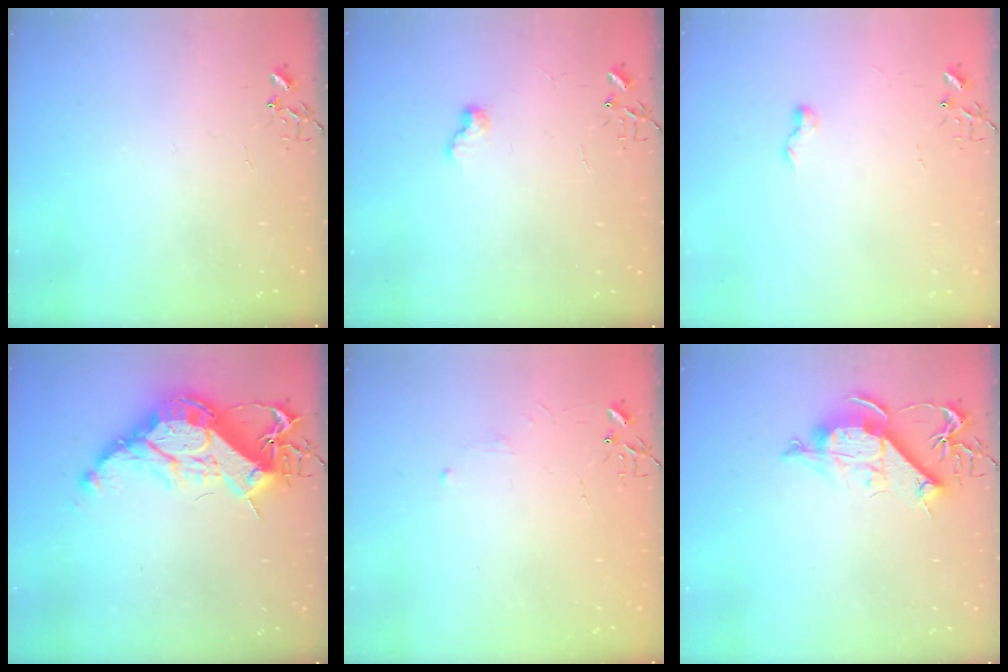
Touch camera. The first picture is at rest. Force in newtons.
{"total": 6.5, "press": 6.5, "slide": 0.7}
{"total": 6.1, "press": 6.0, "slide": 0.7}
{"total": 21.9, "press": 21.8, "slide": 2.0}
{"total": 2.8, "press": 2.8, "slide": 0.5}
{"total": 10.4, "press": 10.3, "slide": 0.8}